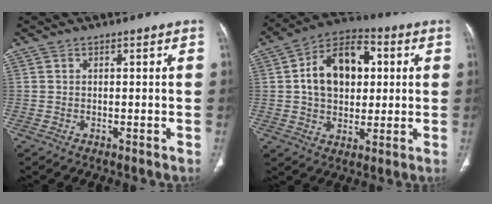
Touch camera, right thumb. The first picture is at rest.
{"total": 15.3, "force": [2.5, 10.3, 11.1], "torque": [-0.148, 0.014, 0.034]}